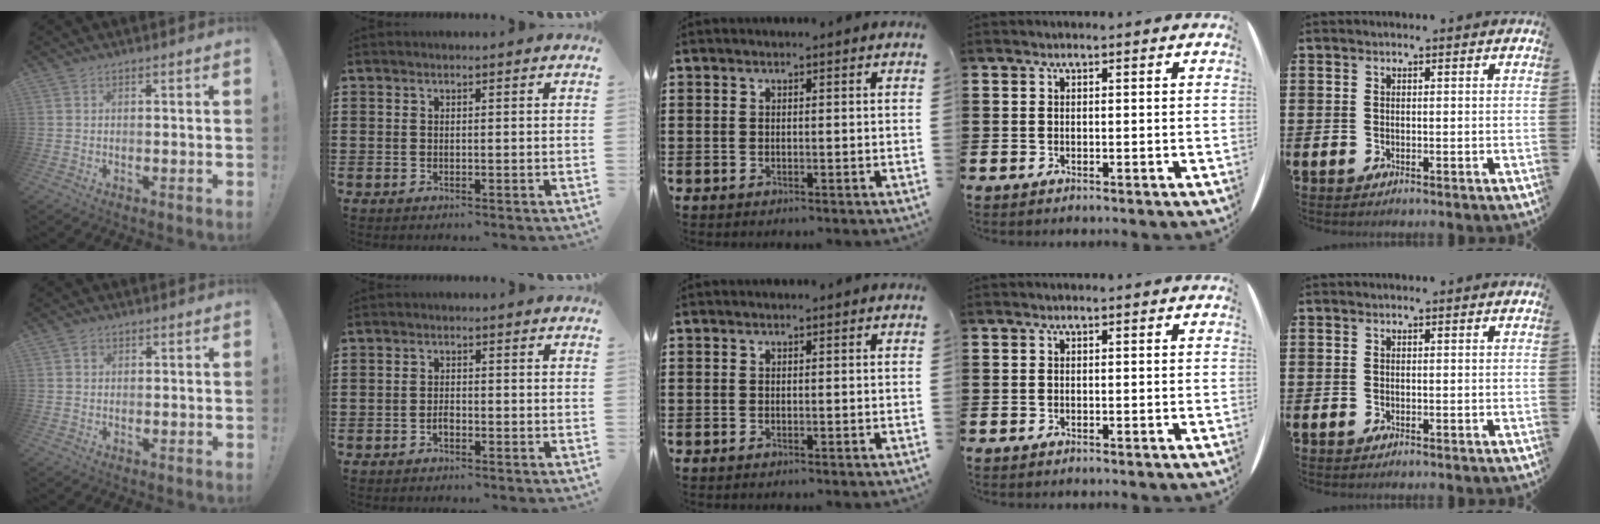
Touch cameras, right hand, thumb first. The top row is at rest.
{"thumb": {"total": 1.2, "force": [0.4, 1.1, 0.3], "torque": [0.002, -0.001, 0.006]}, "index": {"total": 1.5, "force": [-0.9, 0.9, 0.9], "torque": [-0.021, -0.001, -0.016]}}